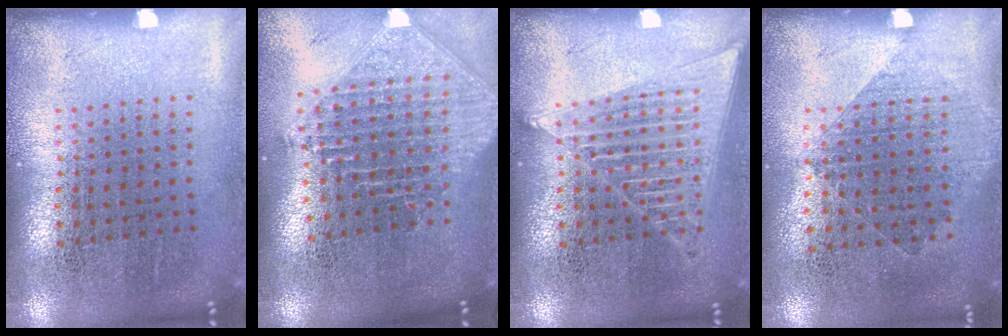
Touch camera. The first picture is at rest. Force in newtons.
{"total": 2.4, "press": 1.9, "slide": 1.5}
{"total": 1.5, "press": 1.5, "slide": 0.1}
{"total": 1.0, "press": 1.0, "slide": 0.4}